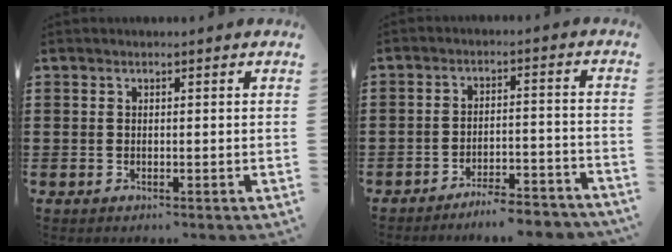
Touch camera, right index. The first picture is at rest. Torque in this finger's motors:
{"motor_torque": [1.10, 1.04, 0.31, 0.04]}